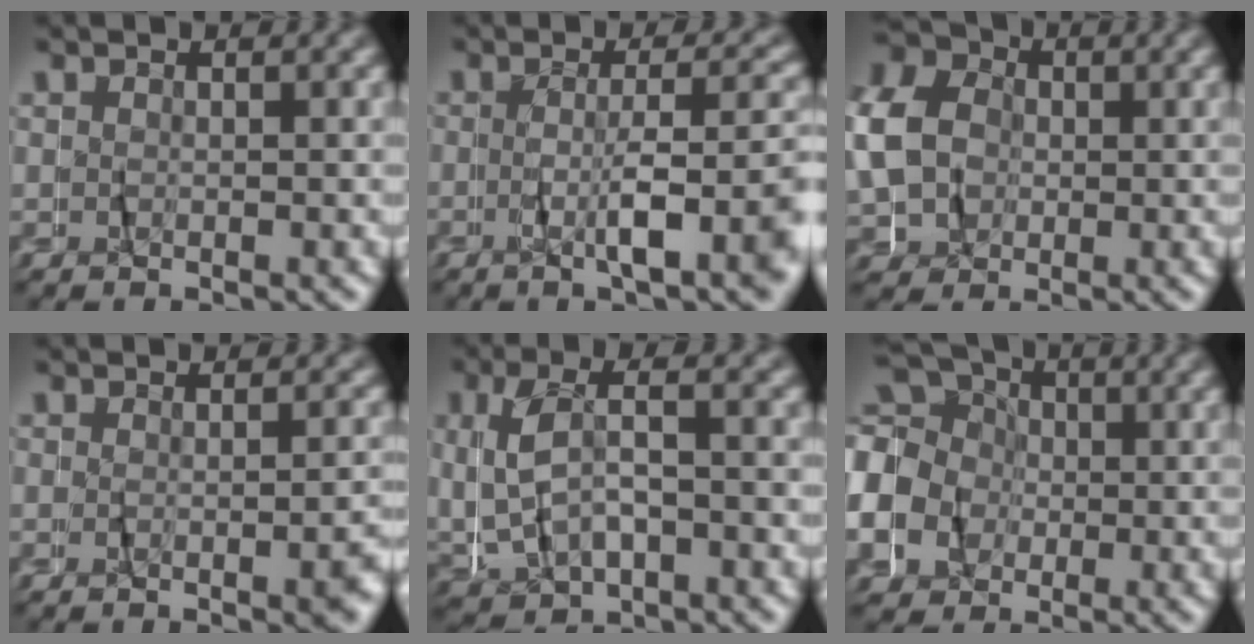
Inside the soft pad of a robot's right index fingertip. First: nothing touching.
{"total": 5.0, "force": [-2.0, 0.2, 4.6], "torque": [-0.073, -0.001, -0.030]}
{"total": 9.3, "force": [1.8, 8.0, 4.5], "torque": [-0.103, 0.001, 0.020]}
{"total": 2.4, "force": [-1.6, -0.5, 1.6], "torque": [-0.019, -0.001, -0.026]}
{"total": 4.3, "force": [-0.6, 2.8, 3.2], "torque": [-0.088, -0.003, -0.004]}
{"total": 15.6, "force": [0.3, 14.3, 6.1], "torque": [-0.173, -0.017, -0.014]}